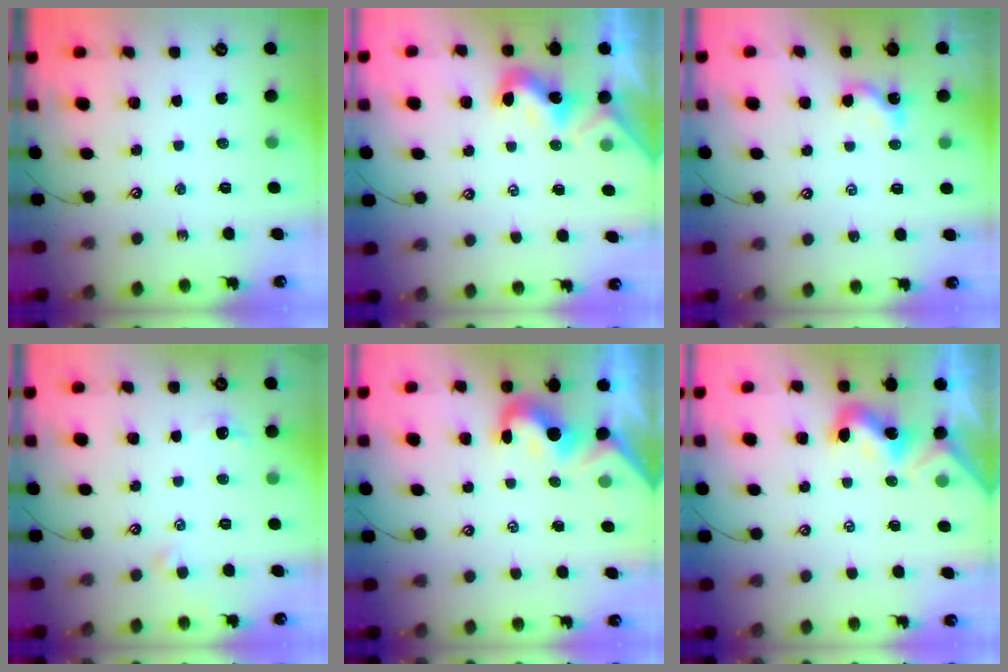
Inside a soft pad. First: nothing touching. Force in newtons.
{"total": 1.7, "press": 1.6, "slide": 0.4}
{"total": 1.6, "press": 1.6, "slide": 0.4}
{"total": 0.7, "press": 0.4, "slide": 0.5}
{"total": 1.8, "press": 1.6, "slide": 0.8}
{"total": 1.6, "press": 1.6, "slide": 0.3}